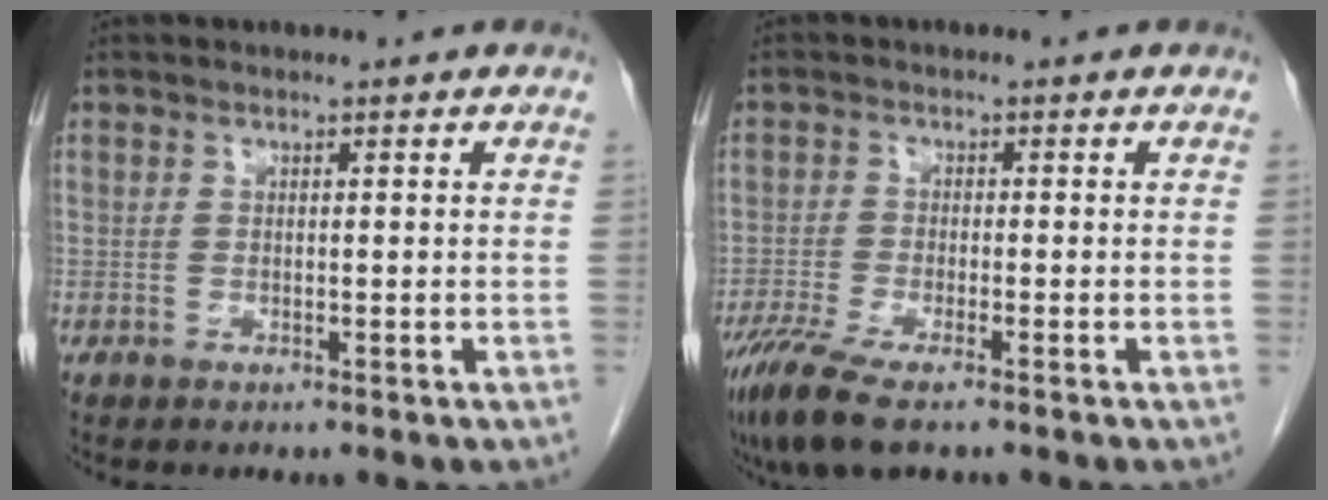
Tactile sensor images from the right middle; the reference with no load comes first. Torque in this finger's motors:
{"motor_torque": [1.21, -0.93, 0.43, 0.12]}